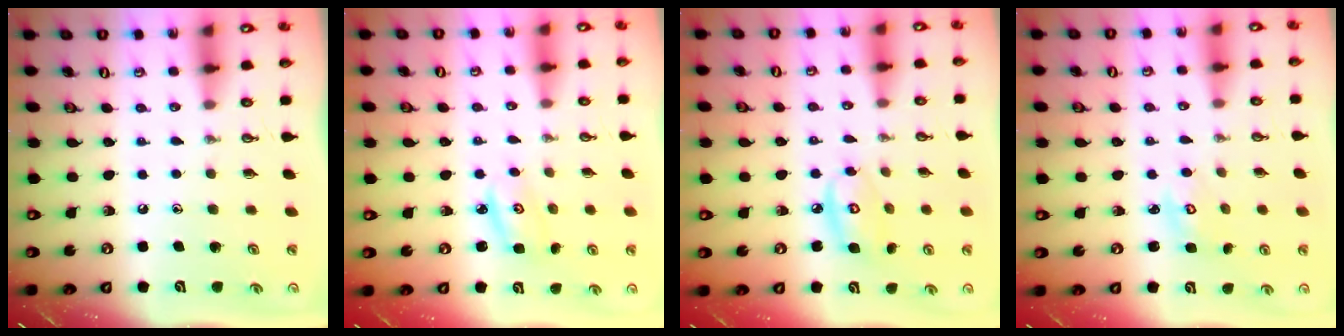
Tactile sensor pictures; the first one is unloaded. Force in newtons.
{"total": 2.8, "press": 2.8, "slide": 0.2}
{"total": 7.7, "press": 7.7, "slide": 0.5}
{"total": 3.3, "press": 3.3, "slide": 0.4}